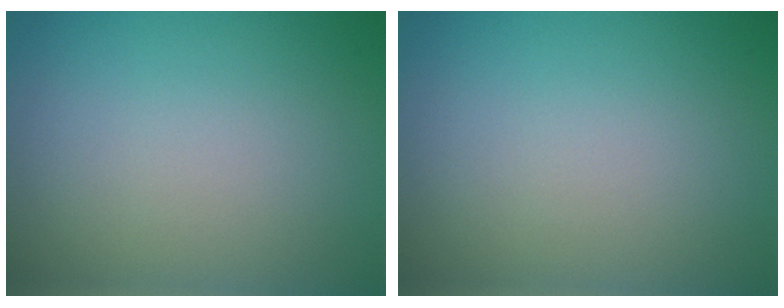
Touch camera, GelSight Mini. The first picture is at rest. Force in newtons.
{"total": 0.0}